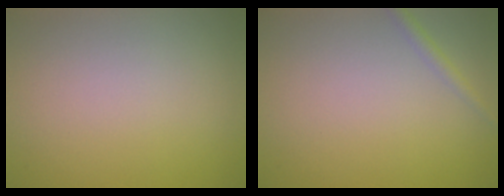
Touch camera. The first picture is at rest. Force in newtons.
{"total": 1.2, "press": 1.2, "slide": 0.0}